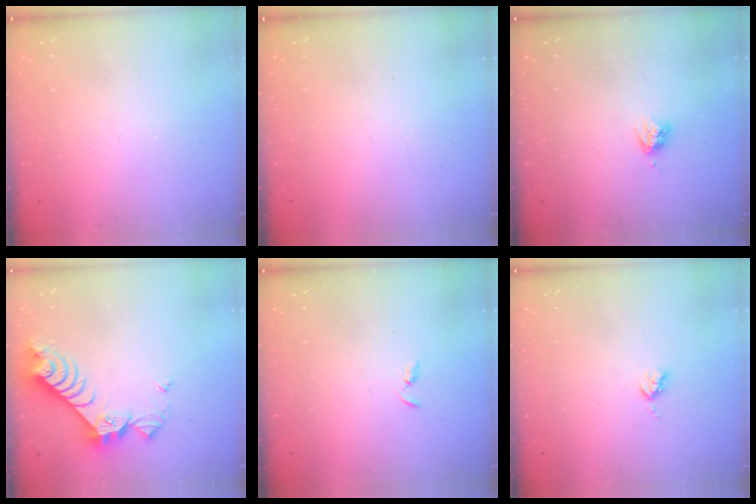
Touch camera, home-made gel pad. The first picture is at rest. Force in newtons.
{"total": 0.0}
{"total": 3.6, "press": 3.5, "slide": 0.5}
{"total": 8.4, "press": 8.4, "slide": 1.0}
{"total": 2.4, "press": 2.3, "slide": 0.2}
{"total": 3.0, "press": 3.0, "slide": 0.3}